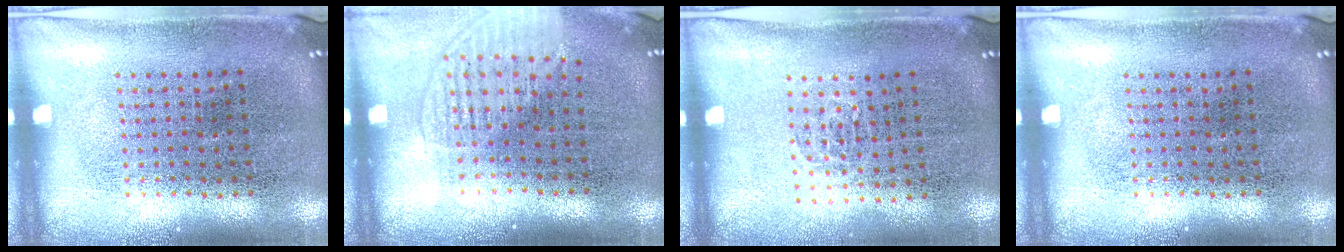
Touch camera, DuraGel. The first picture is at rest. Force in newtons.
{"total": 1.4, "press": 1.2, "slide": 0.6}
{"total": 0.5, "press": 0.4, "slide": 0.3}
{"total": 0.0}